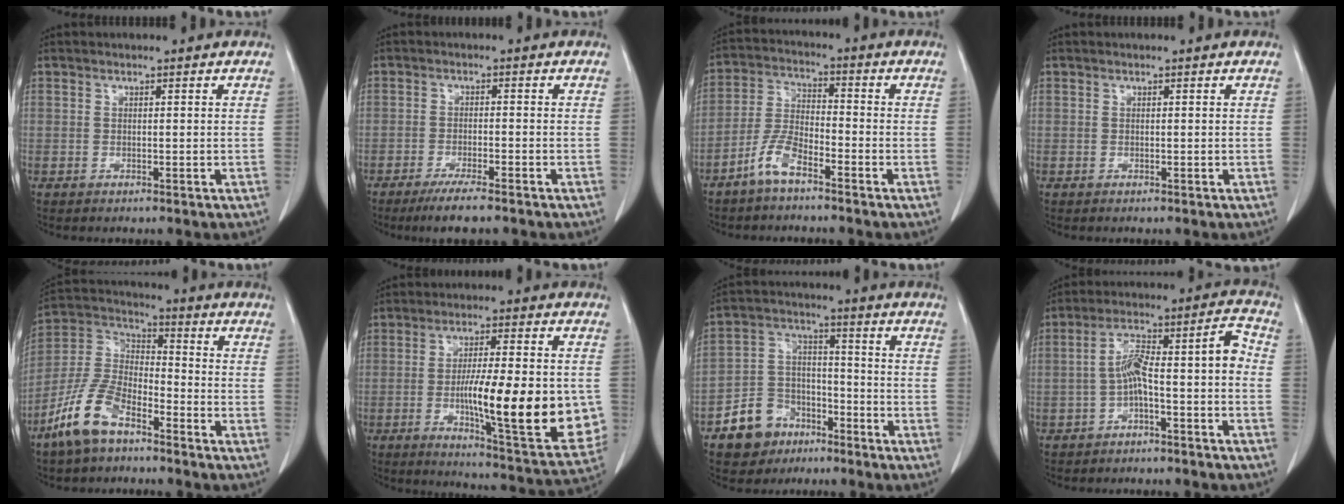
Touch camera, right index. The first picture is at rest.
{"total": 7.2, "force": [-5.8, 0.5, 4.3], "torque": [-0.063, -0.014, -0.087]}
{"total": 6.2, "force": [-4.3, 1.7, 4.2], "torque": [-0.098, 0.004, -0.090]}
{"total": 0.0}
{"total": 11.3, "force": [-7.6, 4.5, 7.1], "torque": [-0.168, 0.000, -0.154]}
{"total": 18.9, "force": [-2.6, 3.5, 18.4], "torque": [-0.235, -0.011, -0.028]}
{"total": 9.6, "force": [-5.9, 7.0, 2.9], "torque": [-0.059, 0.025, -0.100]}
{"total": 9.5, "force": [-2.8, 1.6, 8.9], "torque": [-0.149, 0.051, -0.044]}